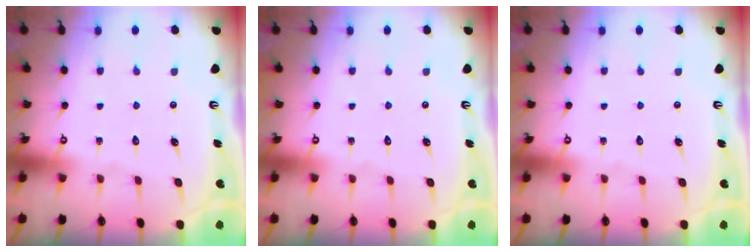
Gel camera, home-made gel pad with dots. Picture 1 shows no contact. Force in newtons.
{"total": 0.0}
{"total": 0.0}